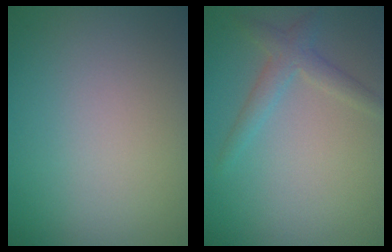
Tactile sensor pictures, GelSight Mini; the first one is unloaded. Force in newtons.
{"total": 3.3, "press": 3.3, "slide": 0.2}